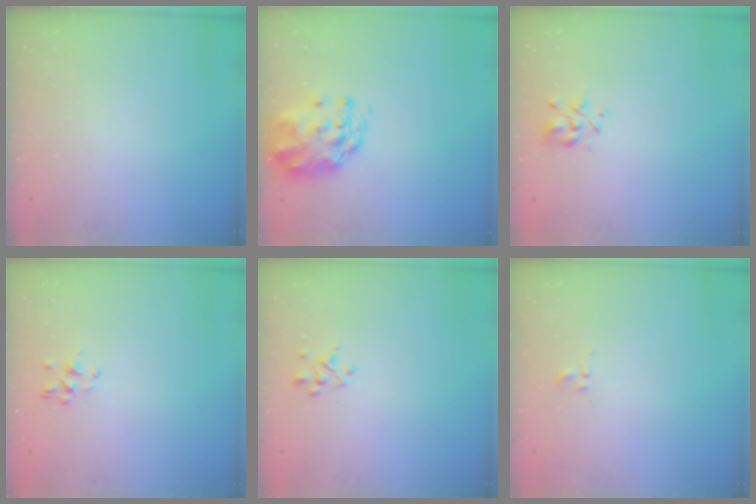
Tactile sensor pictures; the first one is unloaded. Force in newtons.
{"total": 2.8, "press": 2.5, "slide": 1.1}
{"total": 3.9, "press": 3.7, "slide": 1.3}
{"total": 2.2, "press": 2.0, "slide": 0.9}
{"total": 2.3, "press": 2.3, "slide": 0.3}
{"total": 1.0, "press": 0.8, "slide": 0.6}